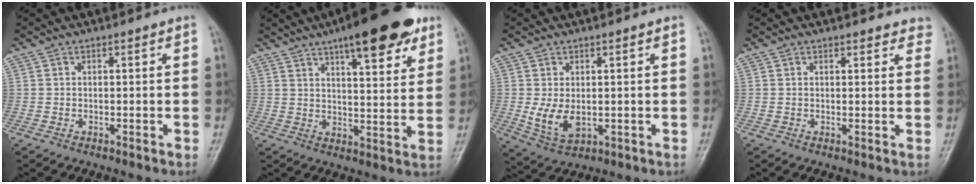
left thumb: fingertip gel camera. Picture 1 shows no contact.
{"total": 16.9, "force": [10.3, 5.3, 12.3], "torque": [-0.143, -0.036, 0.147]}
{"total": 6.8, "force": [0.3, 4.1, 5.3], "torque": [-0.092, -0.017, 0.021]}
{"total": 3.7, "force": [3.3, 1.5, 0.9], "torque": [0.021, -0.012, 0.024]}